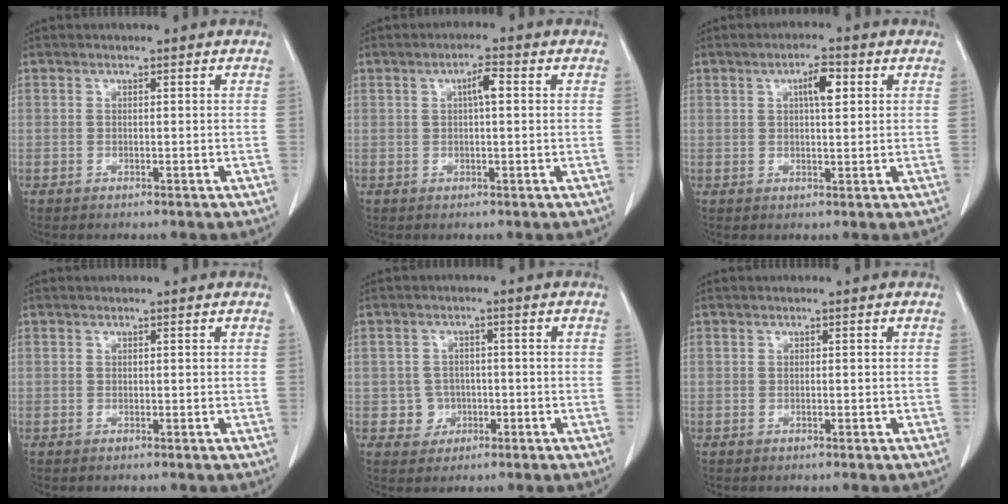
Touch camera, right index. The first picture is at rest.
{"total": 3.1, "force": [0.7, 0.5, 2.9], "torque": [-0.050, 0.007, 0.010]}
{"total": 4.2, "force": [1.4, 1.0, 3.8], "torque": [-0.065, 0.006, 0.023]}
{"total": 0.0}
{"total": 3.5, "force": [-0.8, 3.4, 0.2], "torque": [0.010, 0.011, -0.009]}
{"total": 0.0}